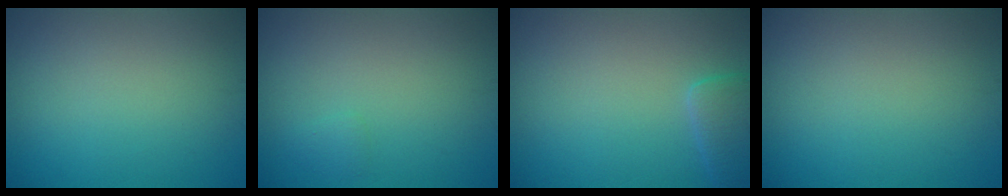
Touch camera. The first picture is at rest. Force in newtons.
{"total": 0.6, "press": 0.6, "slide": 0.1}
{"total": 2.3, "press": 2.3, "slide": 0.2}
{"total": 0.0}